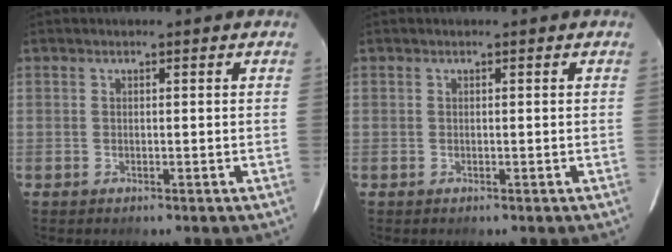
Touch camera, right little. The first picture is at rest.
{"total": 0.0}